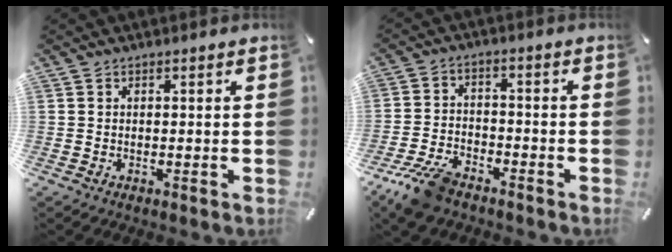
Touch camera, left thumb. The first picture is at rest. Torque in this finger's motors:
{"motor_torque": [-0.57, 0.78, 0.42, 0.65, 0.04]}